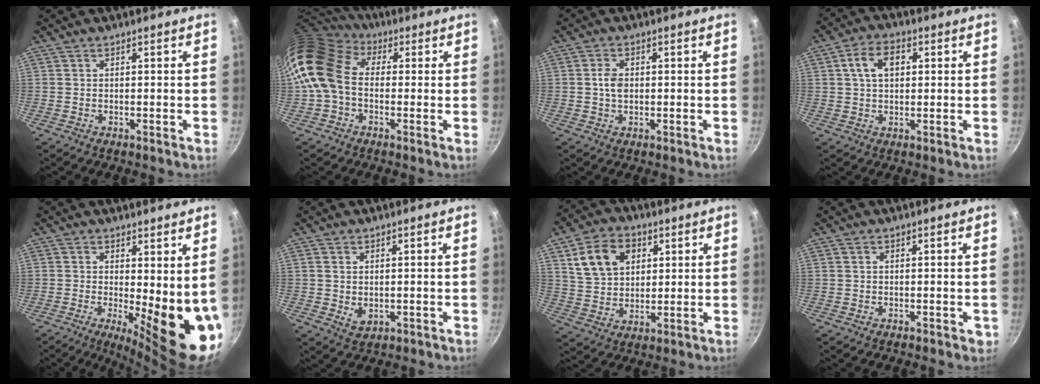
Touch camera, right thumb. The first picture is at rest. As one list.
[{"total": 14.6, "force": [0.2, 10.9, 9.6], "torque": [-0.169, 0.029, -0.017]}, {"total": 3.3, "force": [0.1, 2.2, 2.5], "torque": [-0.040, 0.004, -0.001]}, {"total": 6.9, "force": [1.6, 4.6, 4.9], "torque": [-0.069, 0.011, 0.024]}, {"total": 13.0, "force": [0.2, 4.3, 12.3], "torque": [-0.134, -0.032, 0.011]}, {"total": 3.1, "force": [0.4, 2.2, 2.1], "torque": [-0.035, -0.006, 0.011]}, {"total": 12.6, "force": [4.7, 9.1, 7.3], "torque": [-0.113, -0.003, 0.084]}, {"total": 1.4, "force": [0.2, 1.0, 1.0], "torque": [-0.006, 0.002, 0.004]}]